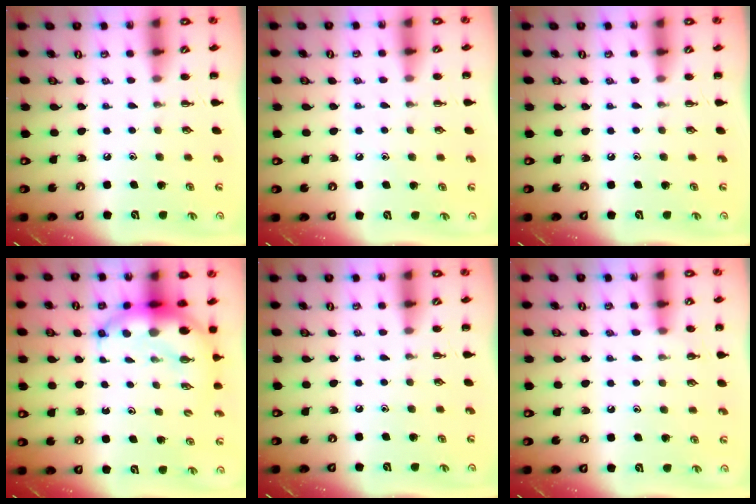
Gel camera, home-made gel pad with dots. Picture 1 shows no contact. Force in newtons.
{"total": 5.2, "press": 4.8, "slide": 1.9}
{"total": 0.0}
{"total": 9.4, "press": 9.1, "slide": 2.4}
{"total": 0.0}
{"total": 6.8, "press": 6.5, "slide": 1.7}